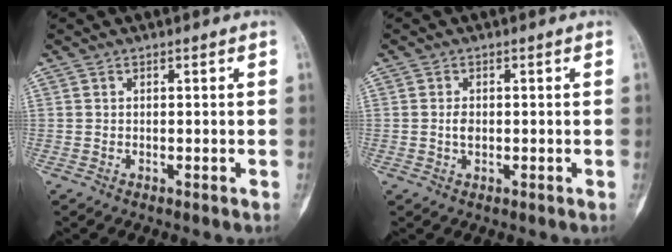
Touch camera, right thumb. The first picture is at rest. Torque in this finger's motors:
{"motor_torque": [0.59, 0.55, 0.19, -0.47, 0.13]}